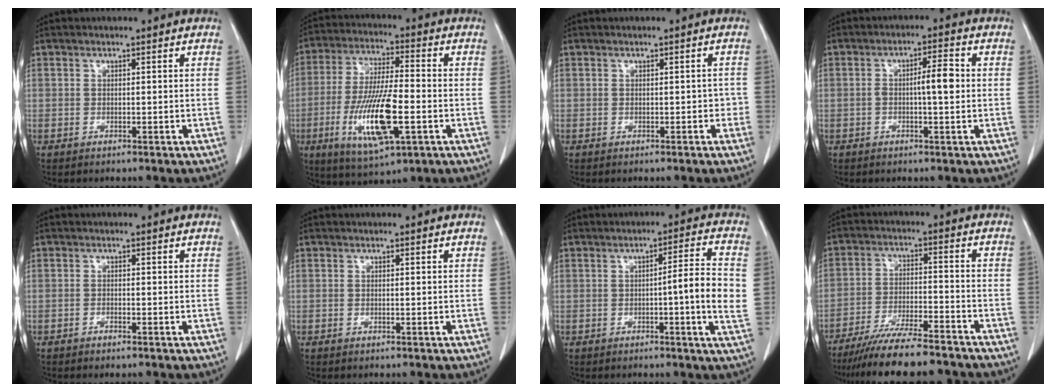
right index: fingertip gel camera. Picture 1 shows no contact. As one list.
[{"total": 14.5, "force": [-4.1, 3.1, 13.5], "torque": [-0.267, -0.016, -0.067]}, {"total": 1.3, "force": [-0.1, 1.0, 0.8], "torque": [-0.005, 0.012, 0.001]}, {"total": 4.6, "force": [0.0, 1.0, 4.5], "torque": [-0.076, 0.012, -0.003]}, {"total": 0.7, "force": [-0.6, 0.2, 0.4], "torque": [-0.011, -0.001, -0.008]}, {"total": 0.0}, {"total": 7.7, "force": [-0.5, -0.4, 7.7], "torque": [-0.100, 0.001, -0.012]}, {"total": 14.5, "force": [-12.9, 1.5, 6.5], "torque": [-0.103, -0.012, -0.203]}]